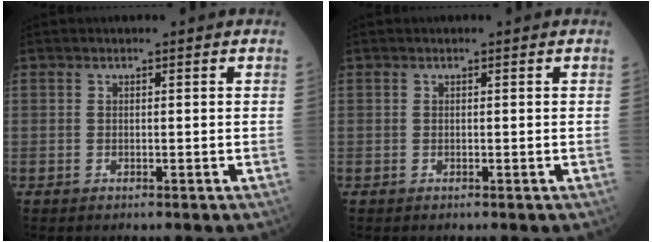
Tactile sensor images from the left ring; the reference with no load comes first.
{"total": 0.0}